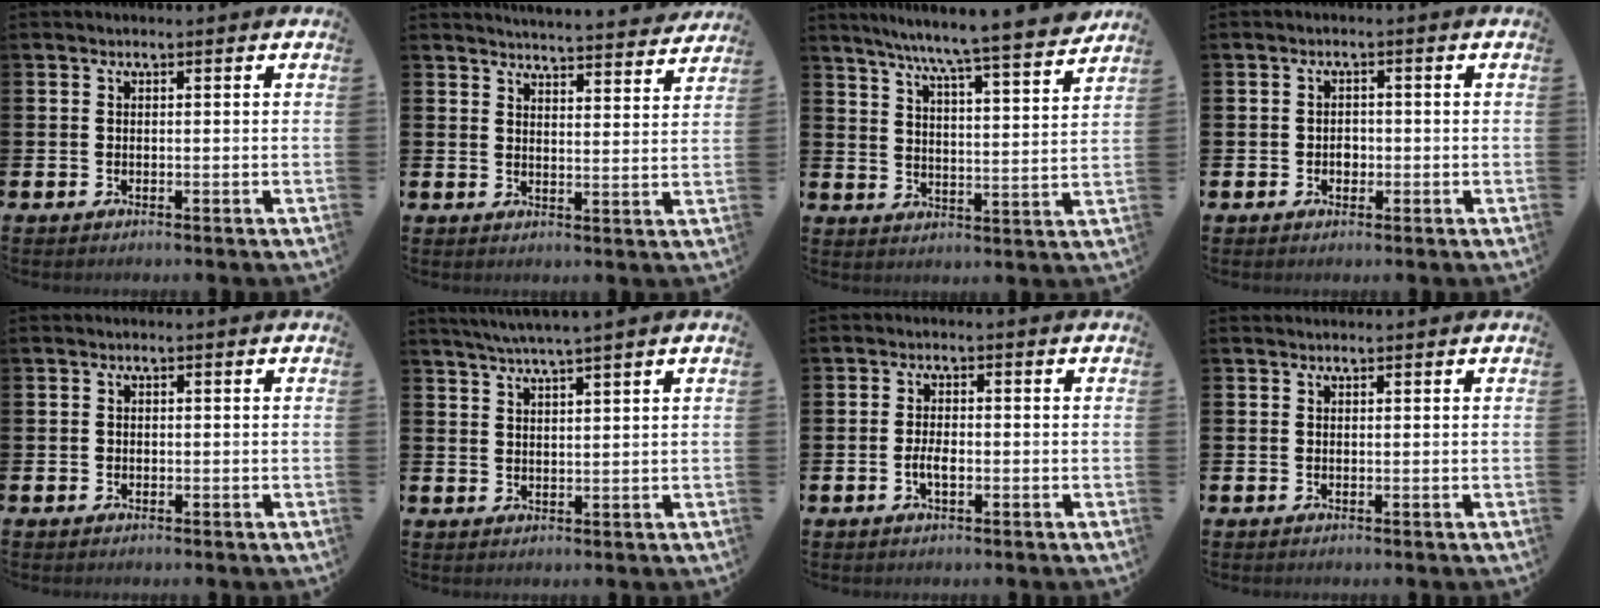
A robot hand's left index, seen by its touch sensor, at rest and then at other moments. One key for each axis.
{"total": 4.9, "fx": 4.9, "fy": -0.2, "fz": 0.1, "tx": -0.006, "ty": -0.041, "tz": 0.084}
{"total": 7.6, "fx": 7.0, "fy": -0.7, "fz": 2.8, "tx": -0.073, "ty": -0.057, "tz": 0.117}
{"total": 1.6, "fx": -0.3, "fy": 1.3, "fz": 0.7, "tx": -0.004, "ty": 0.002, "tz": -0.010}
{"total": 0.6, "fx": -0.1, "fy": 0.5, "fz": 0.1, "tx": -0.009, "ty": 0.008, "tz": -0.003}
{"total": 7.1, "fx": 6.6, "fy": -0.9, "fz": 2.3, "tx": -0.073, "ty": -0.052, "tz": 0.112}
{"total": 2.3, "fx": -0.6, "fy": 1.0, "fz": 2.0, "tx": -0.035, "ty": 0.001, "tz": -0.013}
{"total": 0.5, "fx": 0.5, "fy": 0.0, "fz": 0.1, "tx": 0.007, "ty": -0.004, "tz": 0.008}